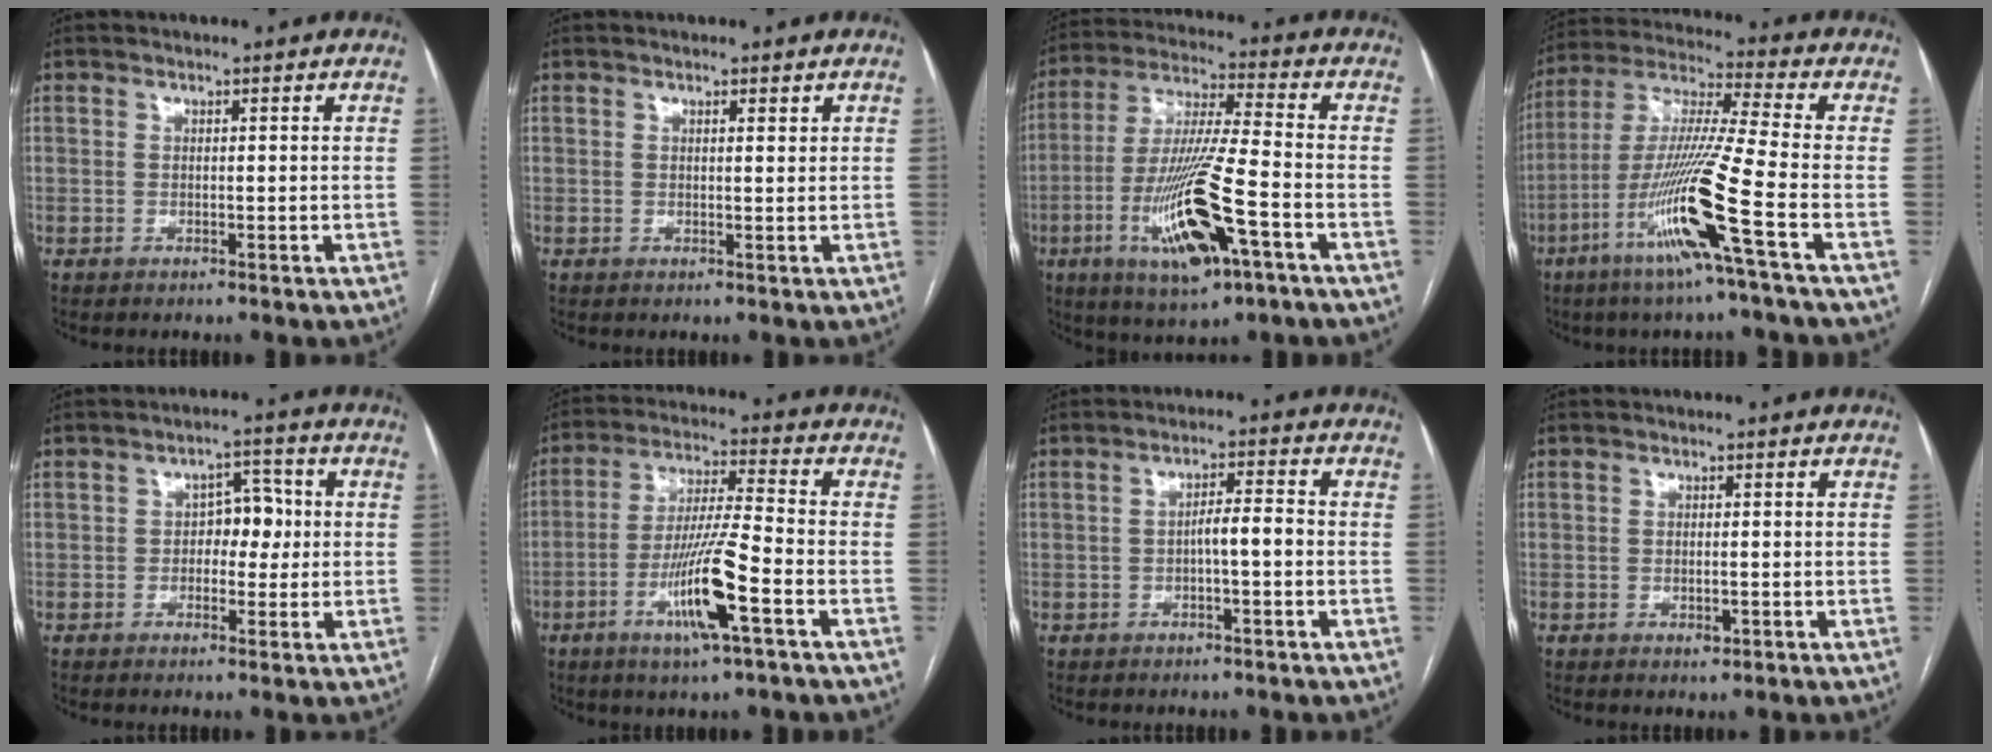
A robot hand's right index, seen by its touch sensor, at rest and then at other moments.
{"total": 1.0, "force": [0.7, 0.2, 0.8], "torque": [-0.014, 0.001, 0.009]}
{"total": 16.7, "force": [-6.4, 2.0, 15.2], "torque": [-0.308, -0.019, -0.108]}
{"total": 15.9, "force": [-6.6, -1.9, 14.3], "torque": [-0.289, -0.021, -0.130]}
{"total": 4.8, "force": [0.0, 3.0, 3.8], "torque": [-0.048, 0.017, -0.002]}
{"total": 12.0, "force": [-4.9, 0.1, 10.9], "torque": [-0.212, -0.010, -0.092]}
{"total": 3.6, "force": [-0.8, 0.6, 3.4], "torque": [-0.051, 0.009, -0.013]}
{"total": 1.3, "force": [-0.4, 0.6, 1.1], "torque": [-0.020, -0.002, -0.003]}